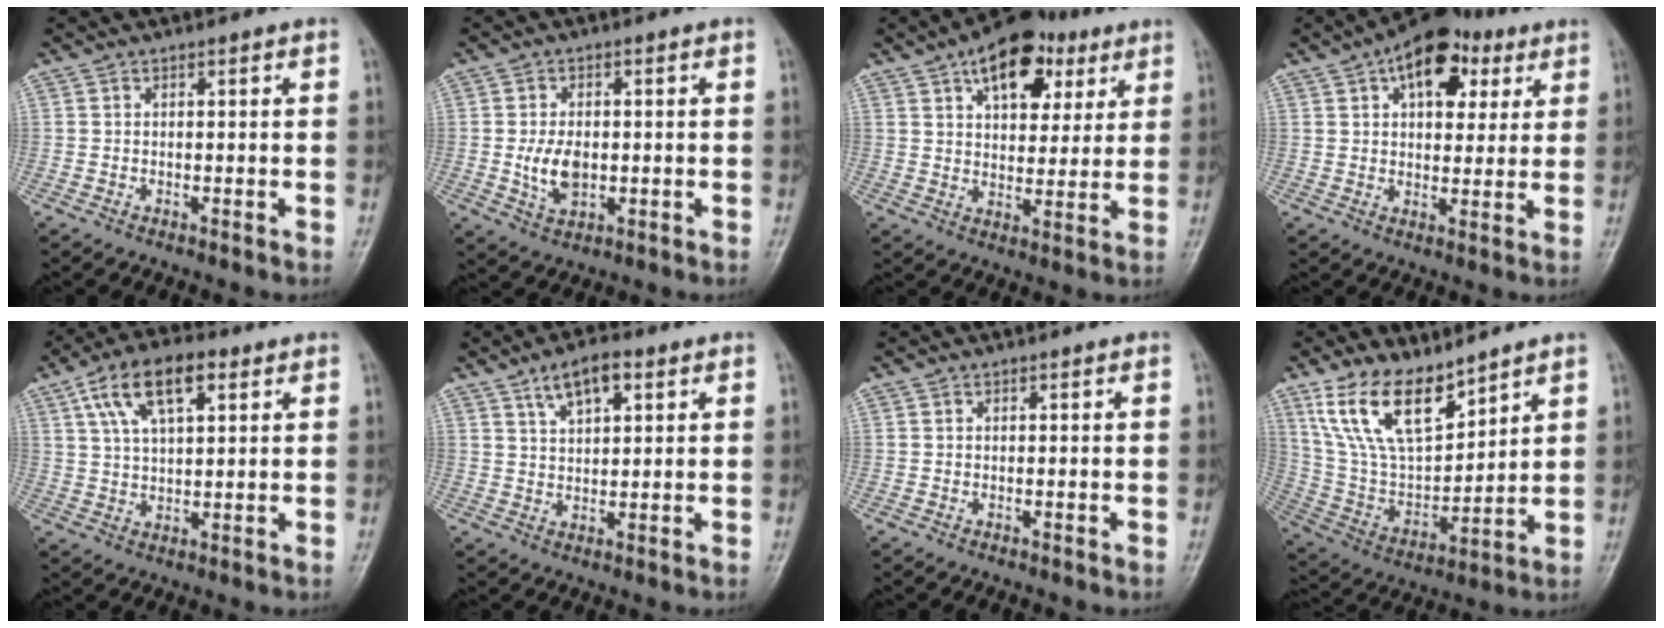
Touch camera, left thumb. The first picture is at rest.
{"total": 6.1, "force": [-0.6, 3.8, 4.7], "torque": [-0.079, -0.005, -0.005]}
{"total": 14.5, "force": [7.4, 8.1, 9.4], "torque": [-0.099, -0.012, 0.111]}
{"total": 13.2, "force": [6.2, 7.5, 8.9], "torque": [-0.090, -0.001, 0.087]}
{"total": 11.4, "force": [5.1, 5.3, 8.7], "torque": [-0.153, 0.004, 0.089]}
{"total": 6.7, "force": [3.6, 3.0, 4.7], "torque": [-0.072, -0.007, 0.062]}
{"total": 0.0}
{"total": 15.9, "force": [10.7, 7.0, 9.4], "torque": [-0.146, -0.054, 0.226]}